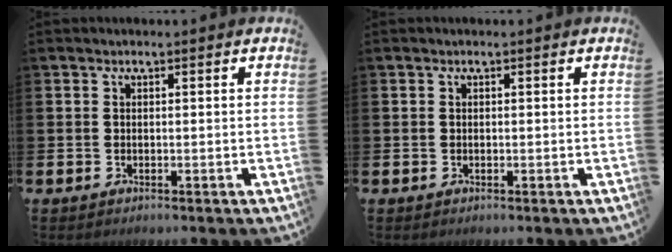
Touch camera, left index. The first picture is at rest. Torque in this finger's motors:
{"motor_torque": [-0.22, -0.20, -0.05, -0.01]}